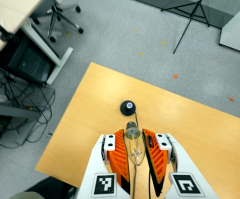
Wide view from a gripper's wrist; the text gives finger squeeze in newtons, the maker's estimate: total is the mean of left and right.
{"total": 20.2, "left": 22.8, "right": 17.7}